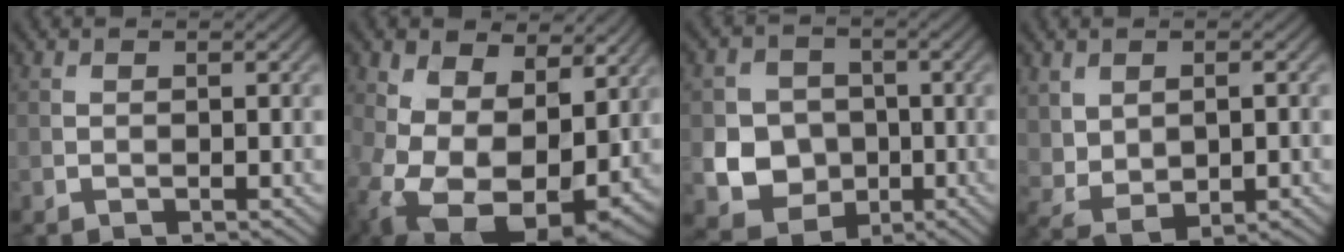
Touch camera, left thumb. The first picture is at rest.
{"total": 15.1, "force": [1.5, 10.8, 10.4], "torque": [-0.213, -0.042, 0.052]}
{"total": 7.4, "force": [-1.3, 6.6, 3.1], "torque": [-0.072, -0.018, -0.042]}
{"total": 4.4, "force": [1.0, 2.9, 3.1], "torque": [-0.074, -0.013, 0.030]}